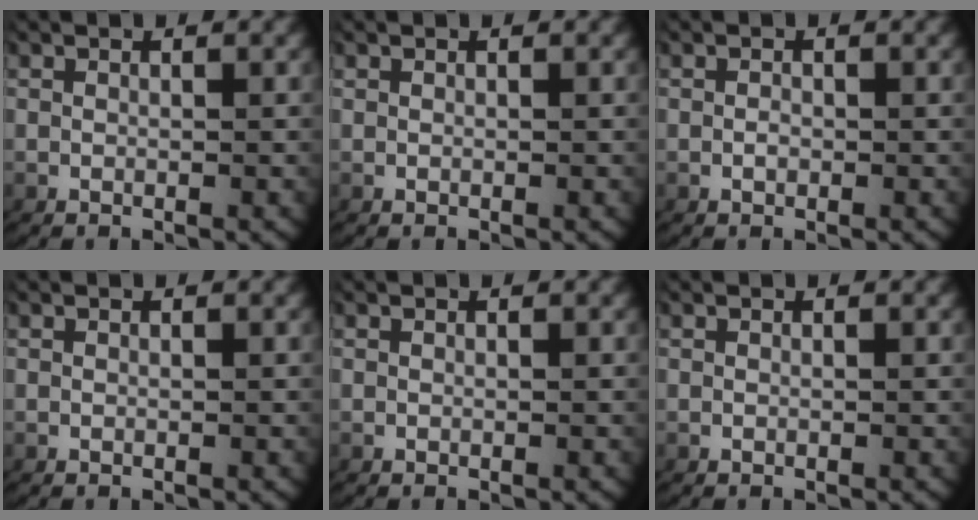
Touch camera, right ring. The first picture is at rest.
{"total": 0.0}
{"total": 0.6, "force": [-0.3, 0.3, 0.3], "torque": [-0.014, -0.007, -0.001]}
{"total": 0.0}
{"total": 0.0}
{"total": 0.0}